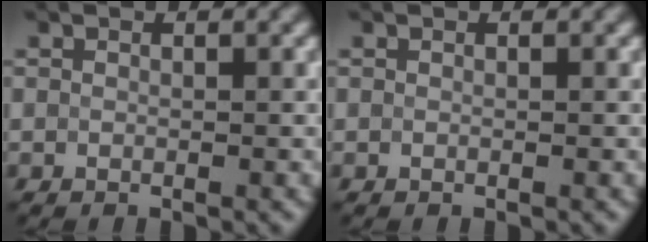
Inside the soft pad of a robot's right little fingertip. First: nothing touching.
{"total": 0.0}